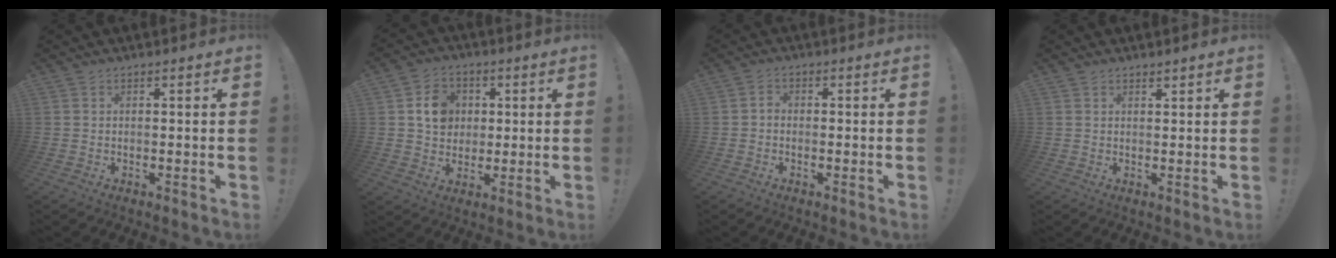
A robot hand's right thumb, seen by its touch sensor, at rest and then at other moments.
{"total": 9.6, "force": [2.3, 8.4, 4.0], "torque": [-0.047, 0.001, 0.049]}
{"total": 1.4, "force": [-0.9, 0.9, 0.5], "torque": [-0.009, 0.007, -0.018]}
{"total": 1.2, "force": [1.2, 0.2, 0.2], "torque": [0.011, -0.009, 0.019]}